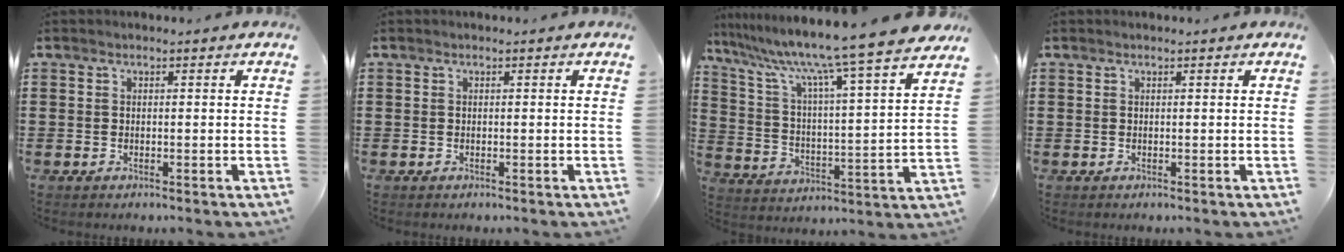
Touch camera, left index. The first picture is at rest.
{"total": 0.0}
{"total": 10.5, "force": [9.0, -1.5, 5.2], "torque": [-0.137, -0.072, 0.139]}
{"total": 0.0}